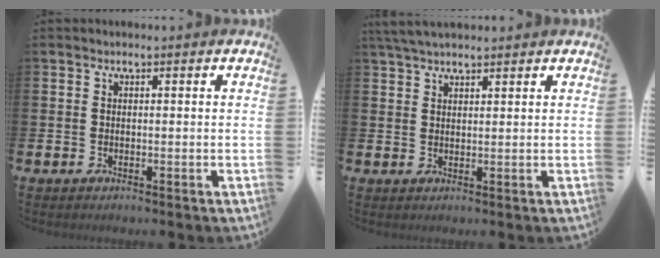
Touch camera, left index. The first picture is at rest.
{"total": 3.7, "force": [3.2, 1.0, 1.5], "torque": [-0.035, -0.004, 0.060]}